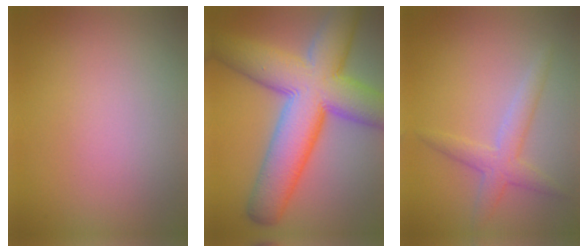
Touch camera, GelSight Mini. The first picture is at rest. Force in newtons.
{"total": 13.2, "press": 13.2, "slide": 0.5}
{"total": 2.7, "press": 2.7, "slide": 0.1}